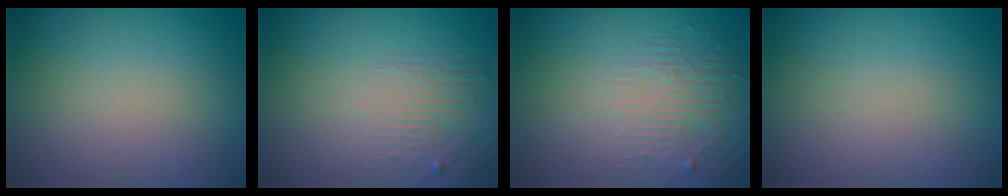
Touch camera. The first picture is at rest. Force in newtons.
{"total": 1.8, "press": 0.8, "slide": 1.6}
{"total": 2.3, "press": 1.7, "slide": 1.6}
{"total": 0.0}